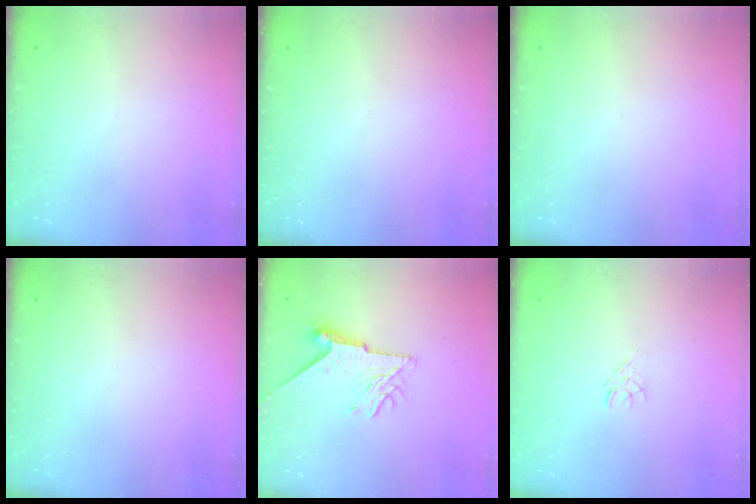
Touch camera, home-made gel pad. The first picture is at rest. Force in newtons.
{"total": 0.0}
{"total": 0.0}
{"total": 0.0}
{"total": 8.3, "press": 8.2, "slide": 0.8}
{"total": 3.5, "press": 3.5, "slide": 0.3}